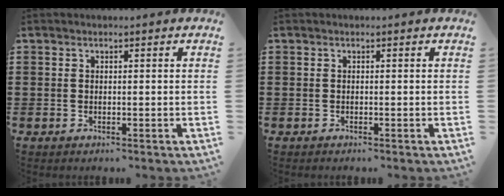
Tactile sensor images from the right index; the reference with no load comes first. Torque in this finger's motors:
{"motor_torque": [-0.05, -0.07, 0.00, -0.01]}